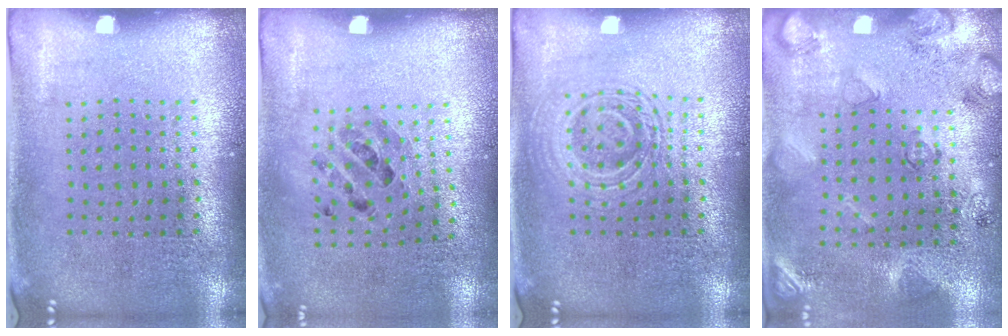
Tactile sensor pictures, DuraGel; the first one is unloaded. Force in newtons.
{"total": 0.9, "press": 0.7, "slide": 0.5}
{"total": 2.7, "press": 2.7, "slide": 0.5}
{"total": 2.5, "press": 2.0, "slide": 1.5}